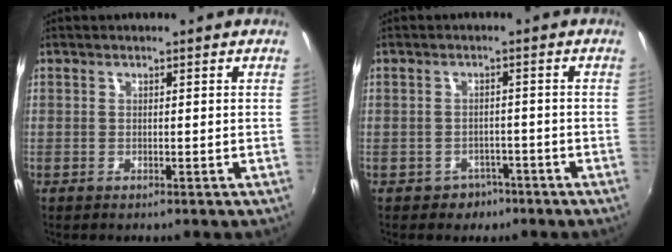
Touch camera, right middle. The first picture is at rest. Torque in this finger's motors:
{"motor_torque": [0.17, -0.30, -0.01, 0.00]}